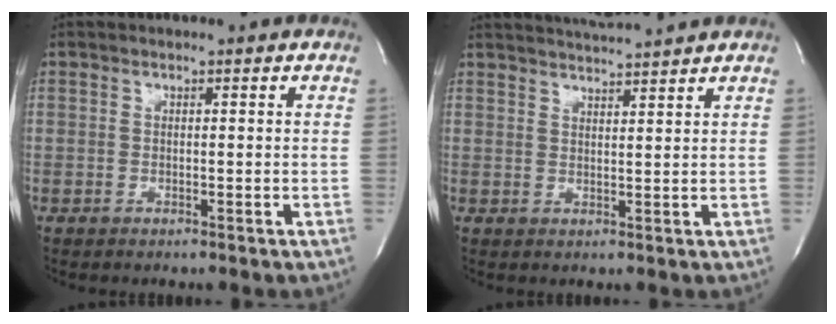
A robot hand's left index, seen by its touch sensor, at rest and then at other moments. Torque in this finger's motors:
{"motor_torque": [-0.08, -0.26, 0.18, 0.05]}